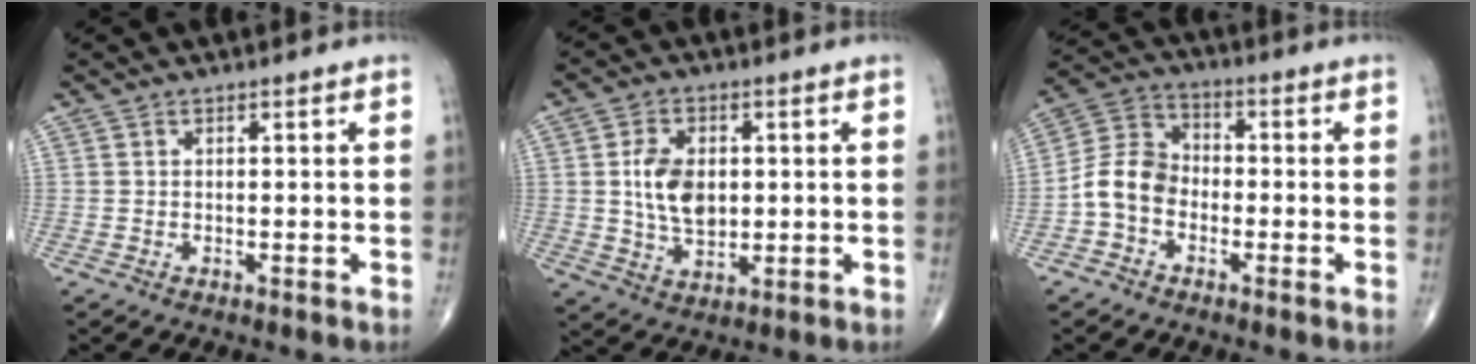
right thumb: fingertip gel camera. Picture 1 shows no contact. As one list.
[{"total": 9.3, "force": [1.0, 6.1, 7.0], "torque": [-0.113, -0.007, 0.022]}, {"total": 8.0, "force": [-2.5, 6.1, 4.5], "torque": [-0.074, 0.033, -0.063]}]